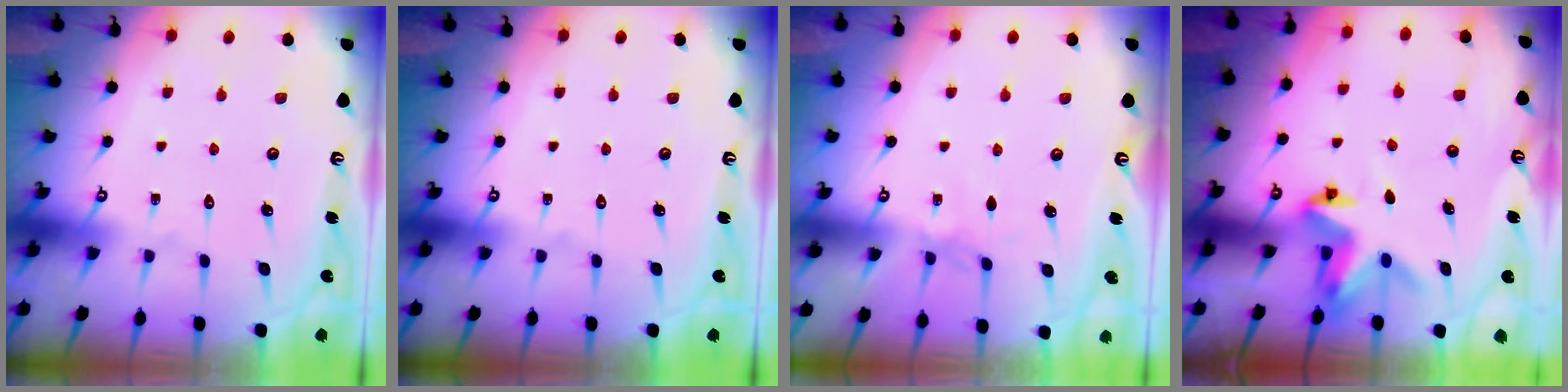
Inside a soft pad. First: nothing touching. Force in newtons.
{"total": 0.0}
{"total": 2.9, "press": 2.9, "slide": 0.5}
{"total": 3.8, "press": 3.7, "slide": 0.4}